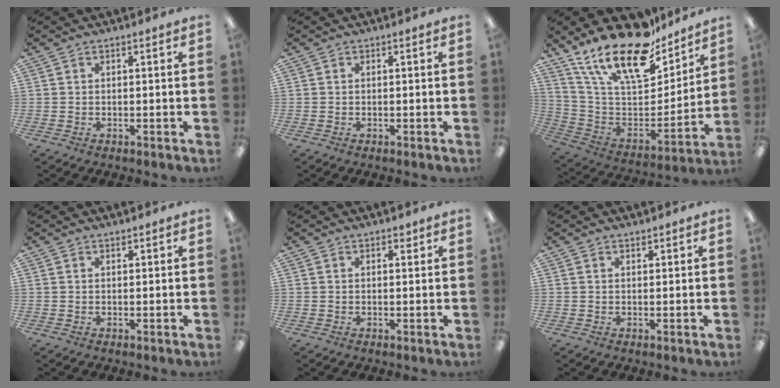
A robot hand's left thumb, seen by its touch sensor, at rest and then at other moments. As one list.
[{"total": 0.0}, {"total": 23.2, "force": [17.7, 8.8, 12.2], "torque": [-0.219, -0.116, 0.311]}, {"total": 1.0, "force": [0.9, 0.2, 0.3], "torque": [-0.007, 0.000, 0.016]}, {"total": 1.6, "force": [1.2, 0.6, 0.9], "torque": [-0.010, -0.003, 0.019]}, {"total": 1.2, "force": [1.1, 0.4, 0.4], "torque": [-0.008, -0.001, 0.021]}]